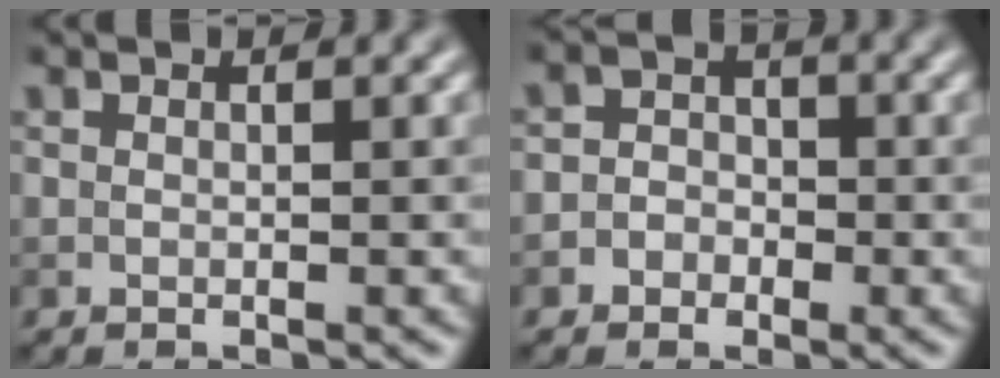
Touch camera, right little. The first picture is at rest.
{"total": 2.7, "force": [-0.9, 2.5, 0.7], "torque": [0.019, 0.013, -0.035]}